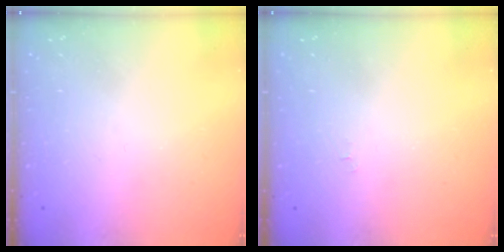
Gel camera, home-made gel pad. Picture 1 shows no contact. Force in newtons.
{"total": 3.1, "press": 3.1, "slide": 0.5}